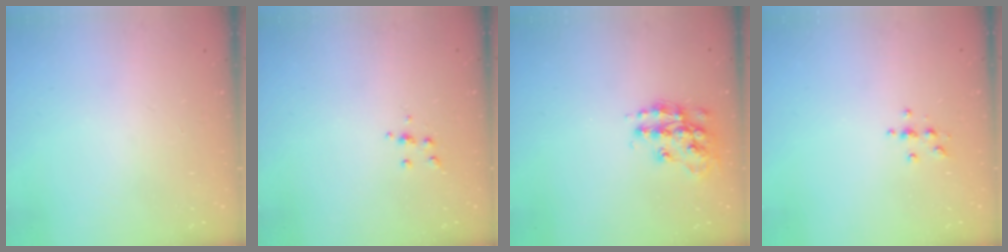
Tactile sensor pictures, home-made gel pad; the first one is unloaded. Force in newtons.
{"total": 4.0, "press": 3.9, "slide": 0.9}
{"total": 13.7, "press": 13.7, "slide": 0.9}
{"total": 3.8, "press": 3.7, "slide": 0.5}